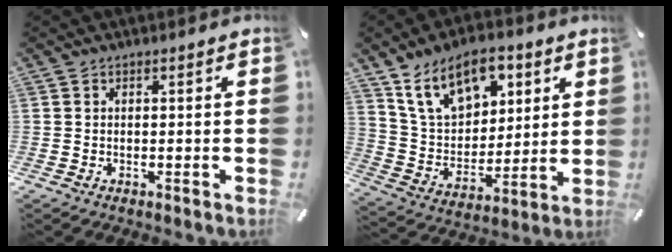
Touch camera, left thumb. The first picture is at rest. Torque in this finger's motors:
{"motor_torque": [1.11, -0.18, 1.58, -1.18, 0.20]}